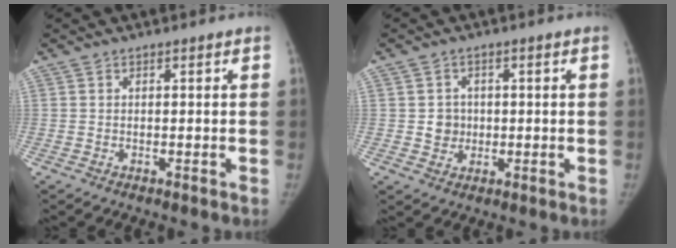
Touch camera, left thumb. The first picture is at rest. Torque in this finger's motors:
{"motor_torque": [-0.02, -0.01, 0.07, 0.02, 0.00]}